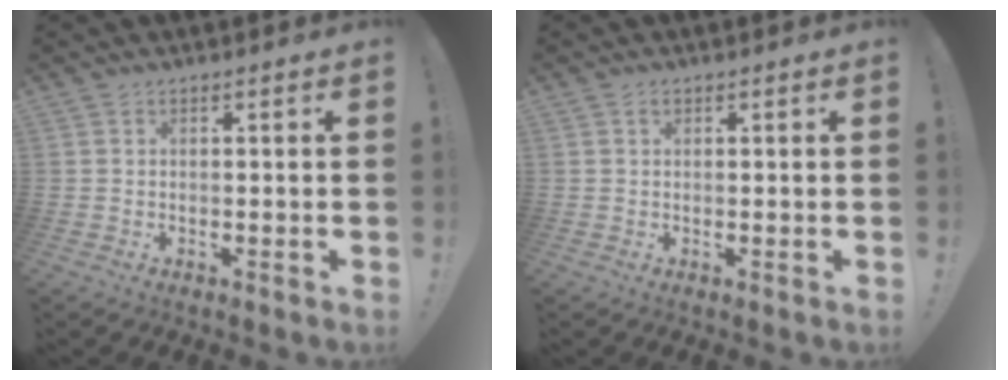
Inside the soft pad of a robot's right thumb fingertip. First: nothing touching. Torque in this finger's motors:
{"motor_torque": [-0.01, 0.14, 0.08, -0.14, 0.00]}